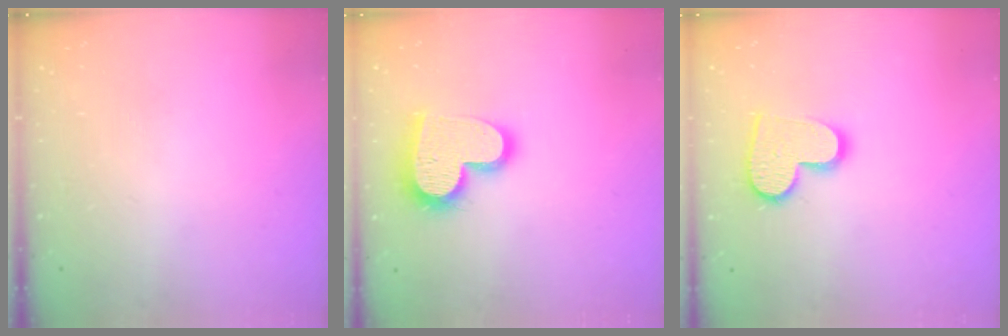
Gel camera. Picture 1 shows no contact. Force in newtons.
{"total": 16.7, "press": 16.7, "slide": 1.0}
{"total": 12.7, "press": 12.6, "slide": 1.0}